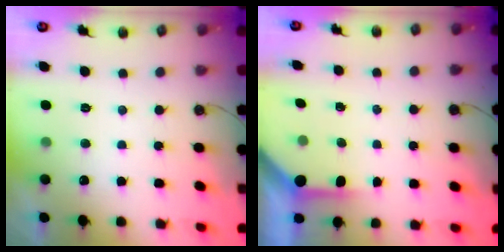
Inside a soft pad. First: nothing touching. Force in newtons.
{"total": 3.8, "press": 3.8, "slide": 0.3}